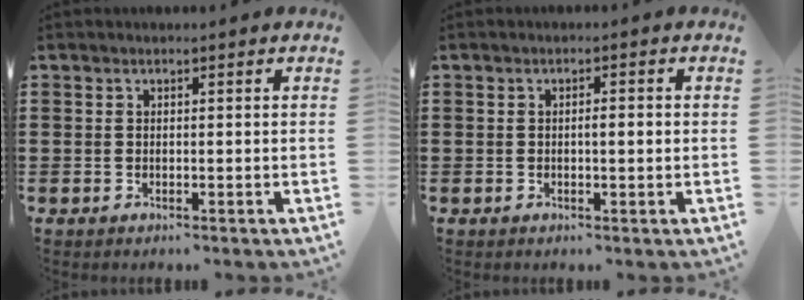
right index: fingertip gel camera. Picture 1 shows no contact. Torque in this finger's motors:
{"motor_torque": [0.35, -0.43, 0.06, 0.04]}